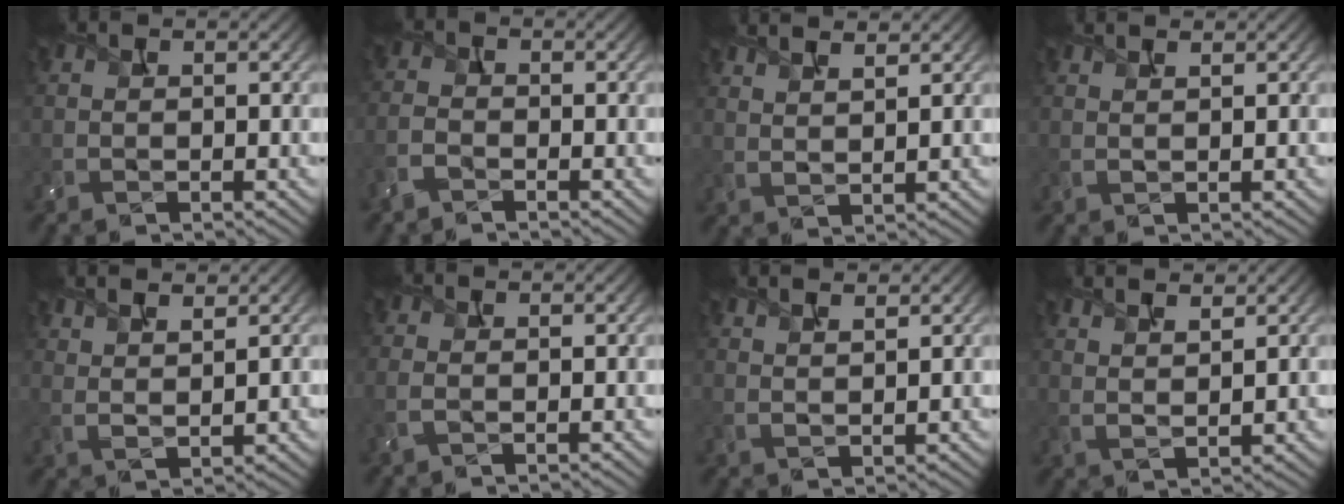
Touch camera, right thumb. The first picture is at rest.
{"total": 2.7, "force": [-1.8, 1.3, 1.5], "torque": [-0.039, -0.003, -0.052]}
{"total": 4.2, "force": [3.2, 0.8, 2.5], "torque": [-0.035, 0.005, 0.050]}
{"total": 1.5, "force": [1.3, 0.1, 0.8], "torque": [-0.021, 0.001, 0.018]}
{"total": 5.0, "force": [3.8, 1.2, 3.0], "torque": [-0.056, 0.006, 0.060]}
{"total": 1.5, "force": [-0.3, 0.6, 1.3], "torque": [-0.041, -0.001, -0.013]}
{"total": 3.3, "force": [2.6, 0.6, 2.0], "torque": [-0.029, 0.003, 0.042]}
{"total": 5.0, "force": [3.8, 1.1, 3.1], "torque": [-0.051, 0.005, 0.058]}